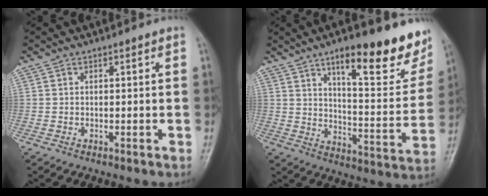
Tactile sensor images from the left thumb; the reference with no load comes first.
{"total": 20.4, "force": [12.8, 6.0, 14.7], "torque": [-0.153, -0.068, 0.187]}